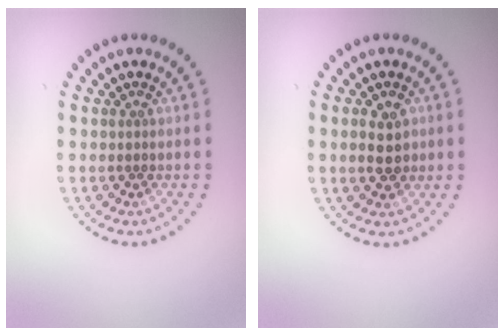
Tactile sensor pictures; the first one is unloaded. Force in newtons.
{"total": 2.7, "press": 2.7, "slide": 0.1}